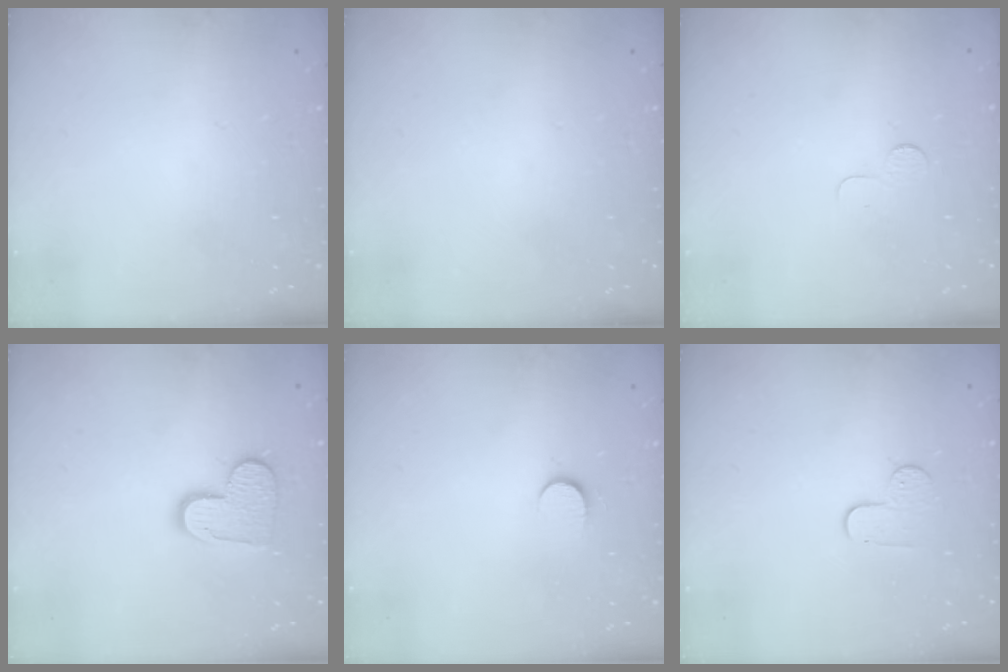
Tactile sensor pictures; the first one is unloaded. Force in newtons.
{"total": 0.0}
{"total": 2.6, "press": 2.6, "slide": 0.2}
{"total": 9.9, "press": 9.9, "slide": 0.4}
{"total": 5.1, "press": 5.1, "slide": 0.6}
{"total": 6.2, "press": 6.2, "slide": 0.6}